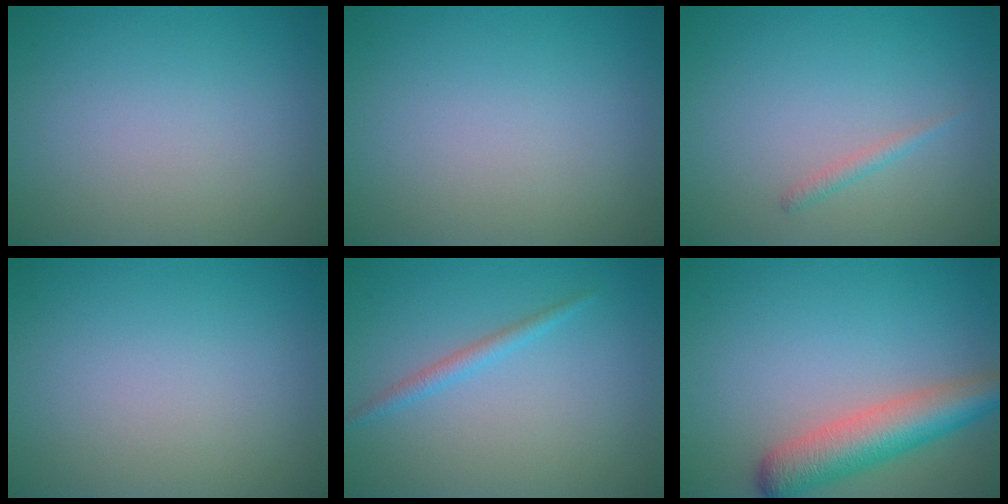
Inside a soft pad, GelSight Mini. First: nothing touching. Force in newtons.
{"total": 0.0}
{"total": 0.9, "press": 0.9, "slide": 0.0}
{"total": 0.0}
{"total": 1.4, "press": 1.4, "slide": 0.1}
{"total": 5.8, "press": 5.8, "slide": 0.2}